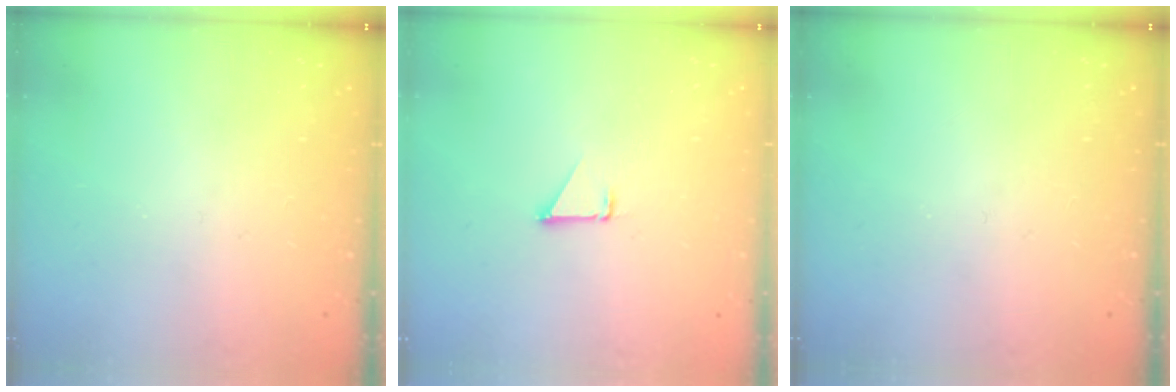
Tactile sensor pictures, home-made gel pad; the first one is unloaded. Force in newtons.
{"total": 1.5, "press": 1.5, "slide": 0.1}
{"total": 0.0}